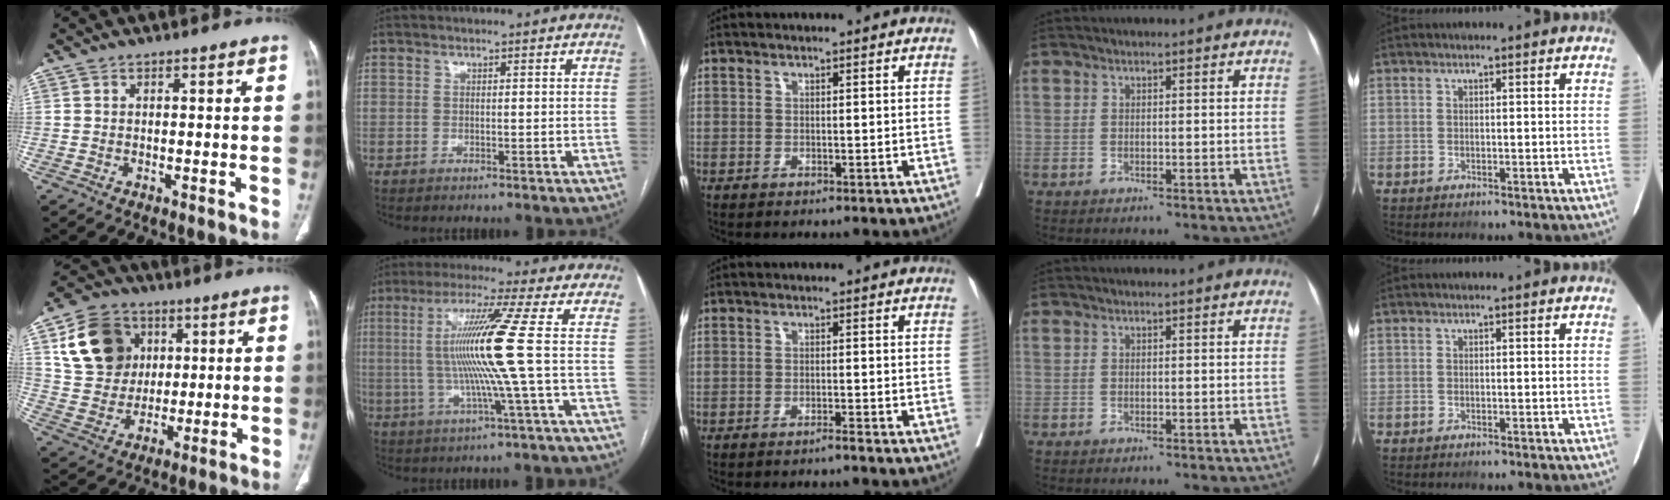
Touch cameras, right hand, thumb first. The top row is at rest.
{"thumb": {"total": 16.1, "force": [4.8, 13.3, 7.5], "torque": [-0.110, 0.002, 0.093]}, "index": {"total": 12.3, "force": [0.0, -2.6, 12.0], "torque": [-0.233, -0.002, 0.000]}, "middle": {"total": 0.9, "force": [-0.7, -0.2, 0.4], "torque": [-0.006, 0.000, -0.013]}}